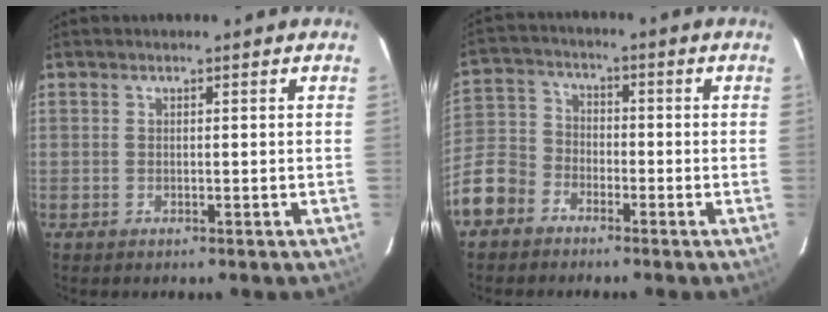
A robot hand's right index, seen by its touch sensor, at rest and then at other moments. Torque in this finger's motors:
{"motor_torque": [0.40, -0.63, -0.17, -0.21]}